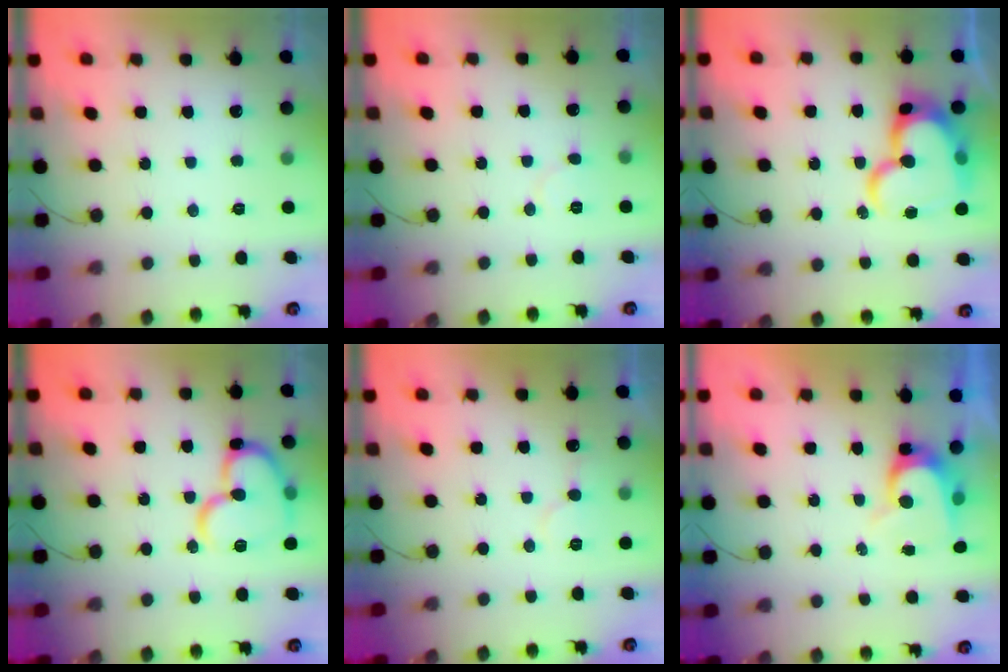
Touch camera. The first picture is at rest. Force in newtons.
{"total": 4.3, "press": 4.3, "slide": 0.5}
{"total": 20.8, "press": 20.7, "slide": 1.9}
{"total": 17.3, "press": 17.3, "slide": 1.5}
{"total": 5.1, "press": 5.1, "slide": 0.5}
{"total": 8.1, "press": 8.0, "slide": 0.9}